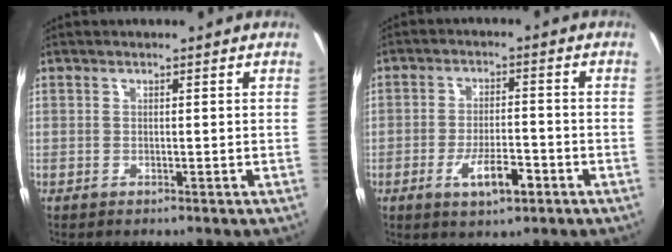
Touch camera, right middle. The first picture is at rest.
{"total": 6.9, "force": [-3.4, 2.1, 5.6], "torque": [-0.111, -0.008, -0.054]}